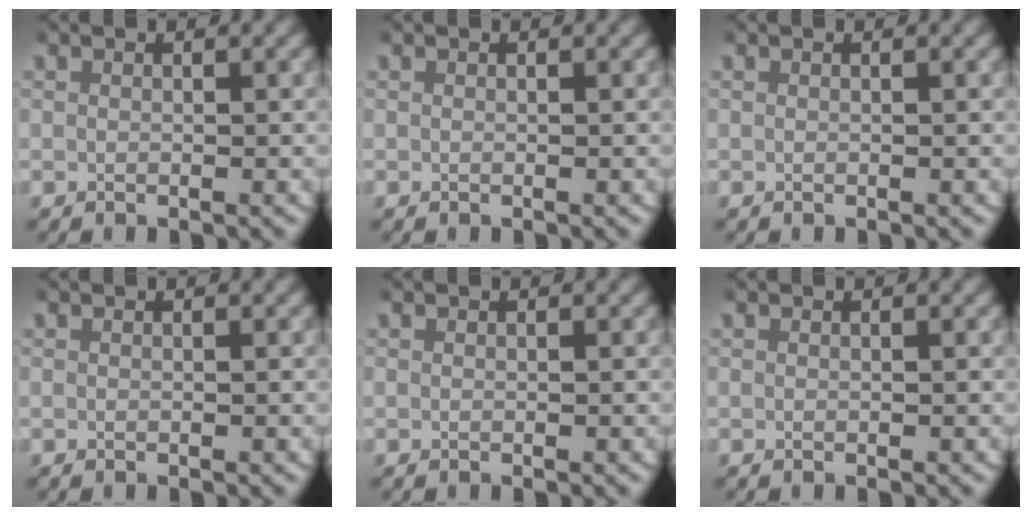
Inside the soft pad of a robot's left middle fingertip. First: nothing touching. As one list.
[{"total": 0.0}, {"total": 0.0}, {"total": 0.0}, {"total": 0.0}, {"total": 0.0}]